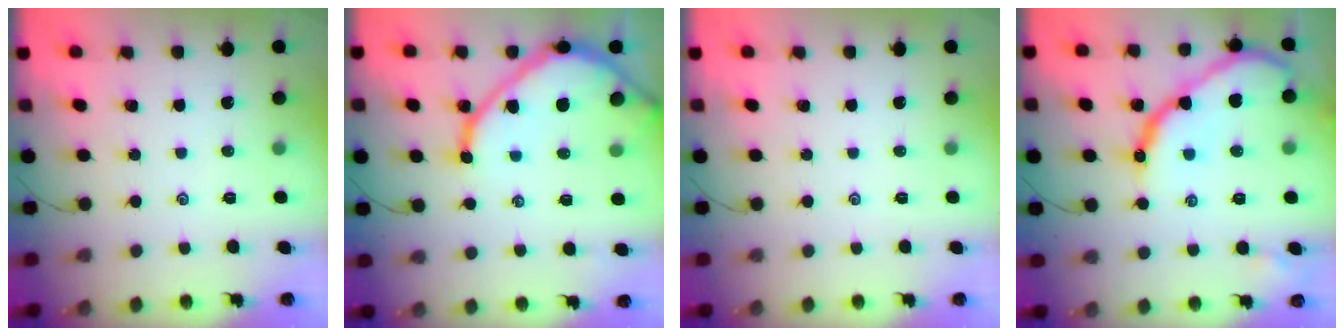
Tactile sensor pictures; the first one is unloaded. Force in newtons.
{"total": 13.6, "press": 13.5, "slide": 1.6}
{"total": 0.0}
{"total": 16.4, "press": 16.3, "slide": 1.8}